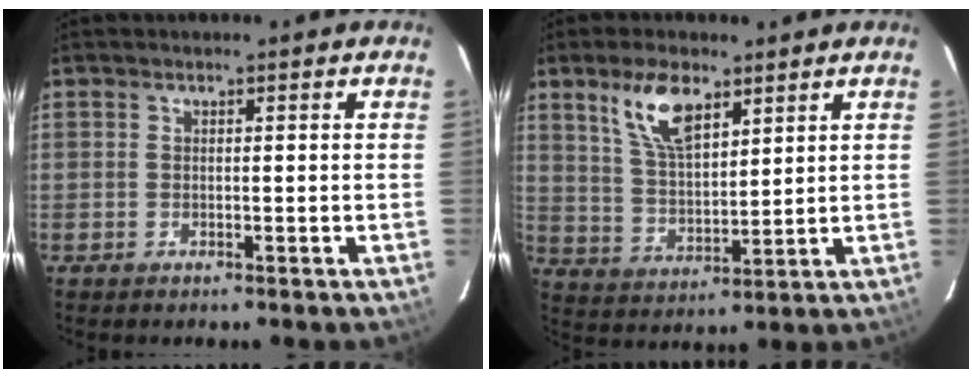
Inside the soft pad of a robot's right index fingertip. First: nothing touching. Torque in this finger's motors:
{"motor_torque": [0.62, 0.60, 0.40, 0.12]}